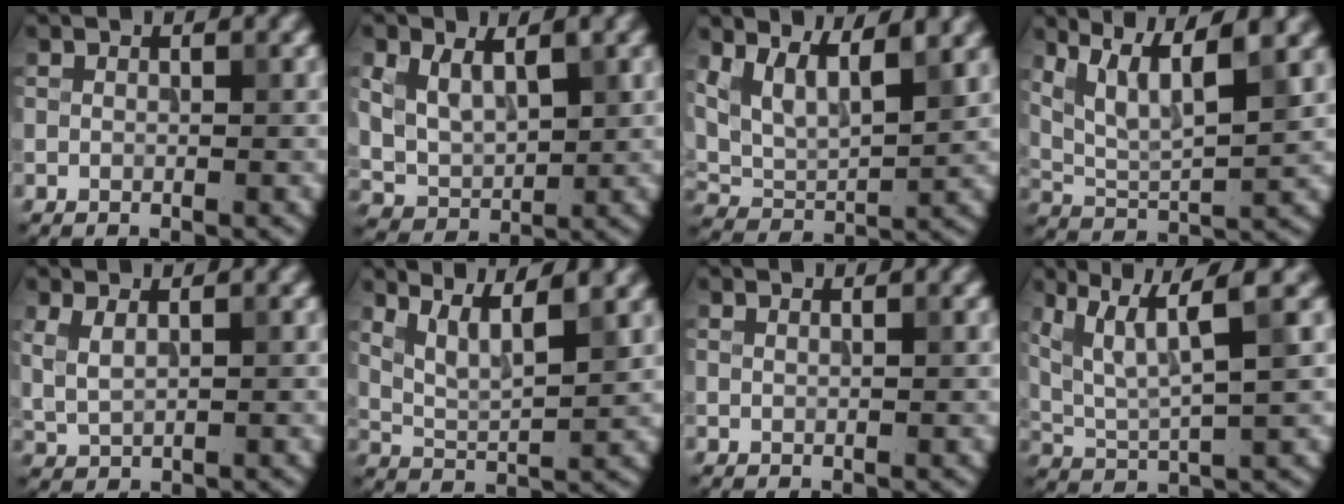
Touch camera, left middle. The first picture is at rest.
{"total": 5.0, "force": [1.7, 3.2, 3.3], "torque": [-0.078, -0.011, 0.038]}
{"total": 6.4, "force": [3.6, 2.6, 4.5], "torque": [-0.092, -0.002, 0.072]}
{"total": 7.2, "force": [4.3, 1.8, 5.5], "torque": [-0.099, 0.007, 0.074]}
{"total": 2.0, "force": [1.0, 0.8, 1.5], "torque": [-0.038, -0.003, 0.025]}
{"total": 5.0, "force": [3.4, 1.3, 3.5], "torque": [-0.062, 0.009, 0.054]}
{"total": 0.7, "force": [0.6, 0.2, 0.4], "torque": [-0.003, -0.003, 0.001]}
{"total": 6.3, "force": [3.0, 1.4, 5.3], "torque": [-0.102, 0.002, 0.063]}